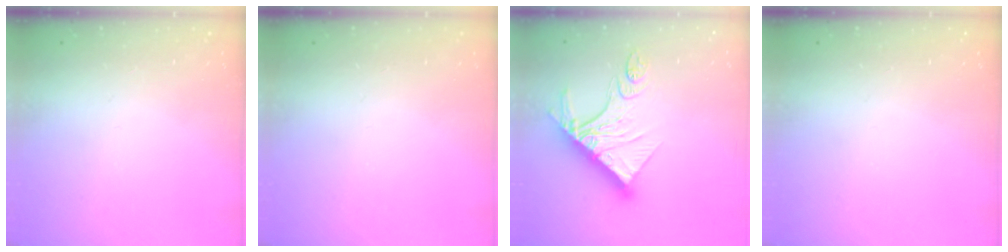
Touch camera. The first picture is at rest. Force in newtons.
{"total": 0.0}
{"total": 16.1, "press": 16.0, "slide": 1.7}
{"total": 0.0}